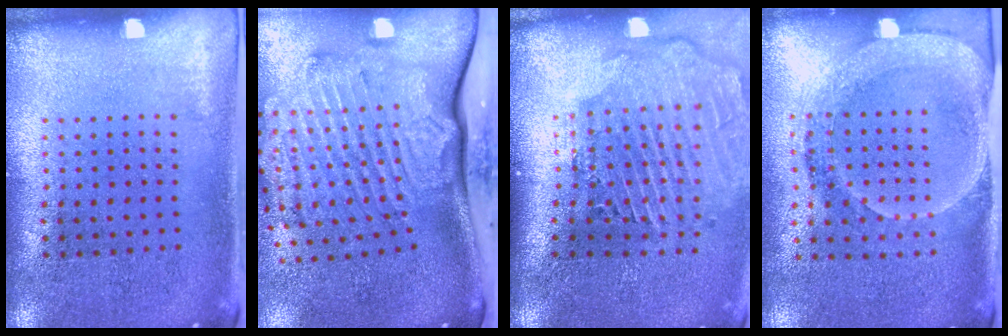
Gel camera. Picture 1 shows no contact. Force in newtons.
{"total": 3.5, "press": 2.5, "slide": 2.5}
{"total": 2.9, "press": 2.3, "slide": 1.8}
{"total": 1.8, "press": 1.6, "slide": 0.8}